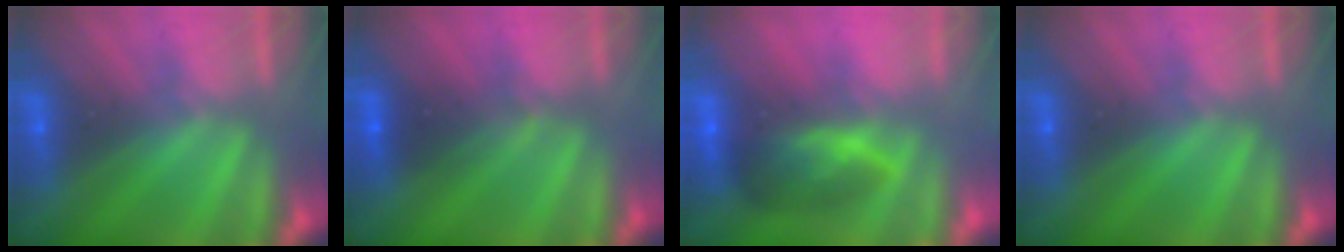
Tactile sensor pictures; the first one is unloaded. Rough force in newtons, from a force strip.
{"total": 2.8}
{"total": 8.2}
{"total": 0.0}